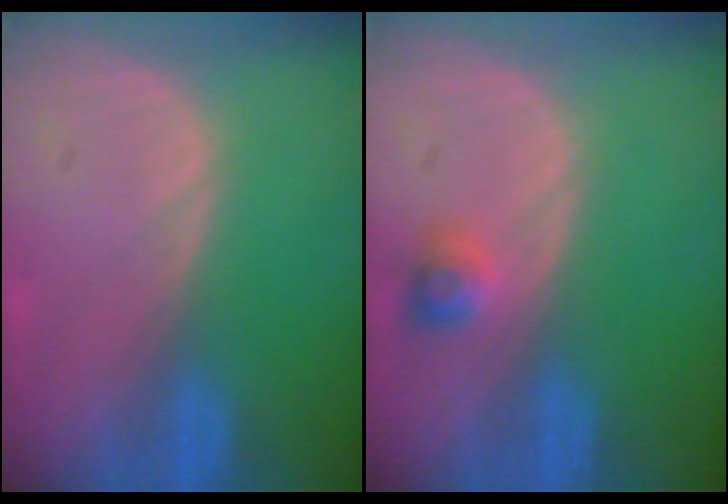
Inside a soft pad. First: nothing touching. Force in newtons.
{"total": 2.3, "press": 2.2, "slide": 0.3}